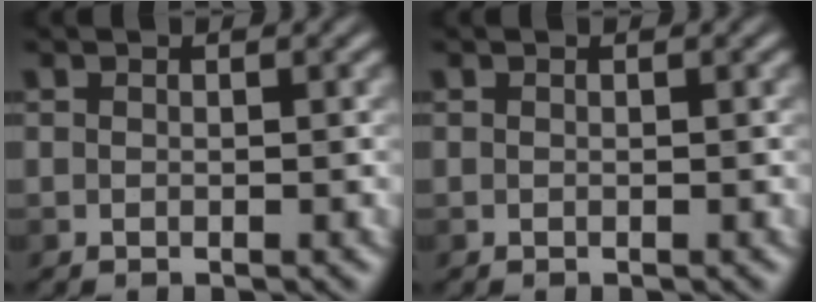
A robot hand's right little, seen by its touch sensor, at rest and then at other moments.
{"total": 0.0}